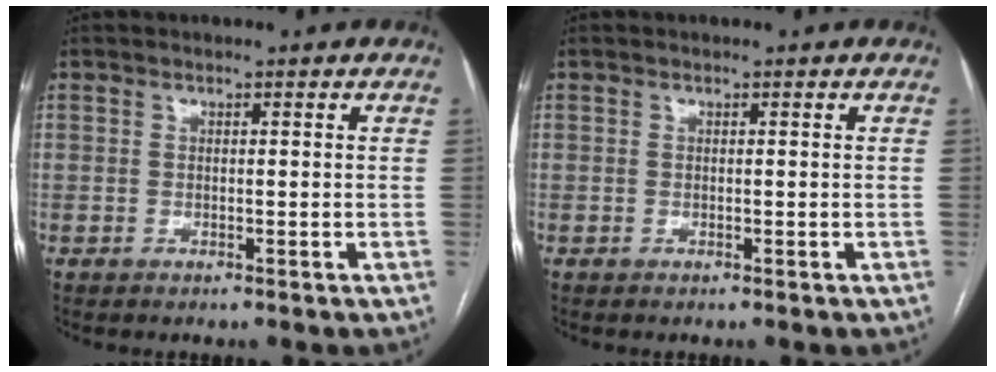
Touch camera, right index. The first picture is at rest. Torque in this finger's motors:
{"motor_torque": [0.02, -0.02, 0.00, 0.00]}